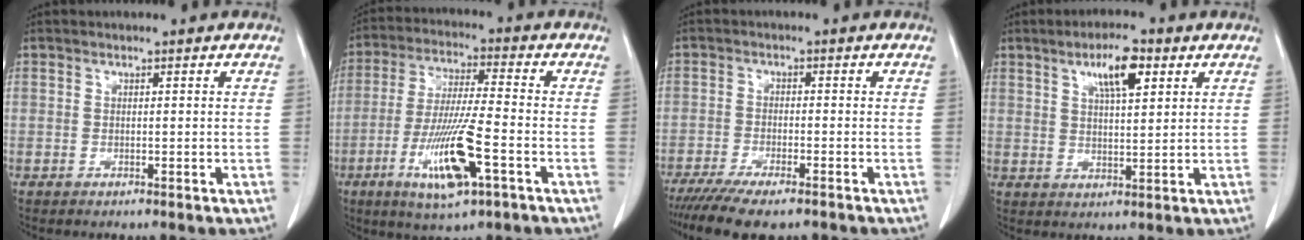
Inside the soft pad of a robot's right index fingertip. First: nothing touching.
{"total": 13.0, "force": [-5.1, 1.3, 11.9], "torque": [-0.233, -0.021, -0.089]}
{"total": 10.3, "force": [-8.2, 2.1, 5.9], "torque": [-0.088, -0.018, -0.127]}
{"total": 6.7, "force": [3.4, 1.6, 5.6], "torque": [-0.098, 0.005, 0.057]}